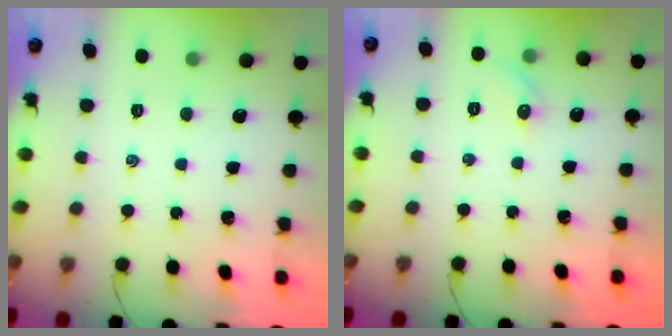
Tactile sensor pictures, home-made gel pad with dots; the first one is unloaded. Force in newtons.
{"total": 5.2, "press": 5.0, "slide": 1.4}